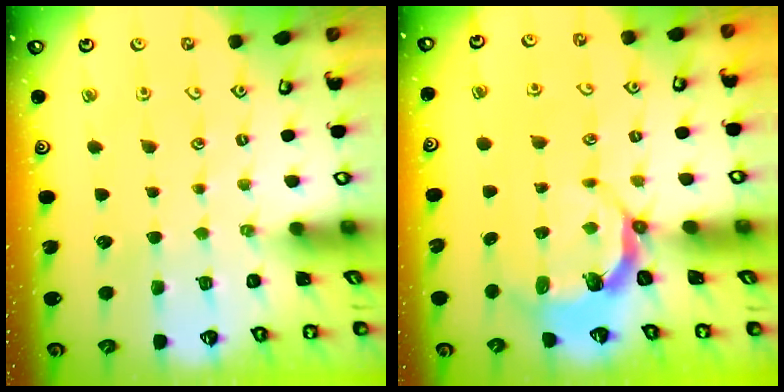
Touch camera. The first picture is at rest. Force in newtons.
{"total": 4.3, "press": 2.9, "slide": 3.2}